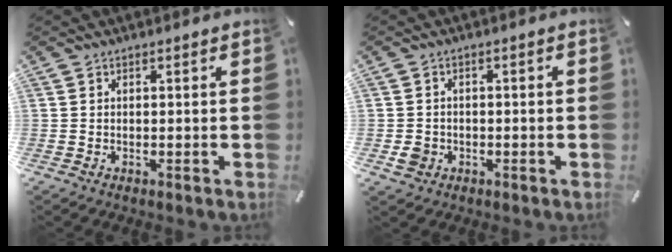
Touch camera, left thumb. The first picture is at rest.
{"total": 3.3, "force": [-1.2, 2.8, 1.1], "torque": [-0.025, 0.001, -0.023]}